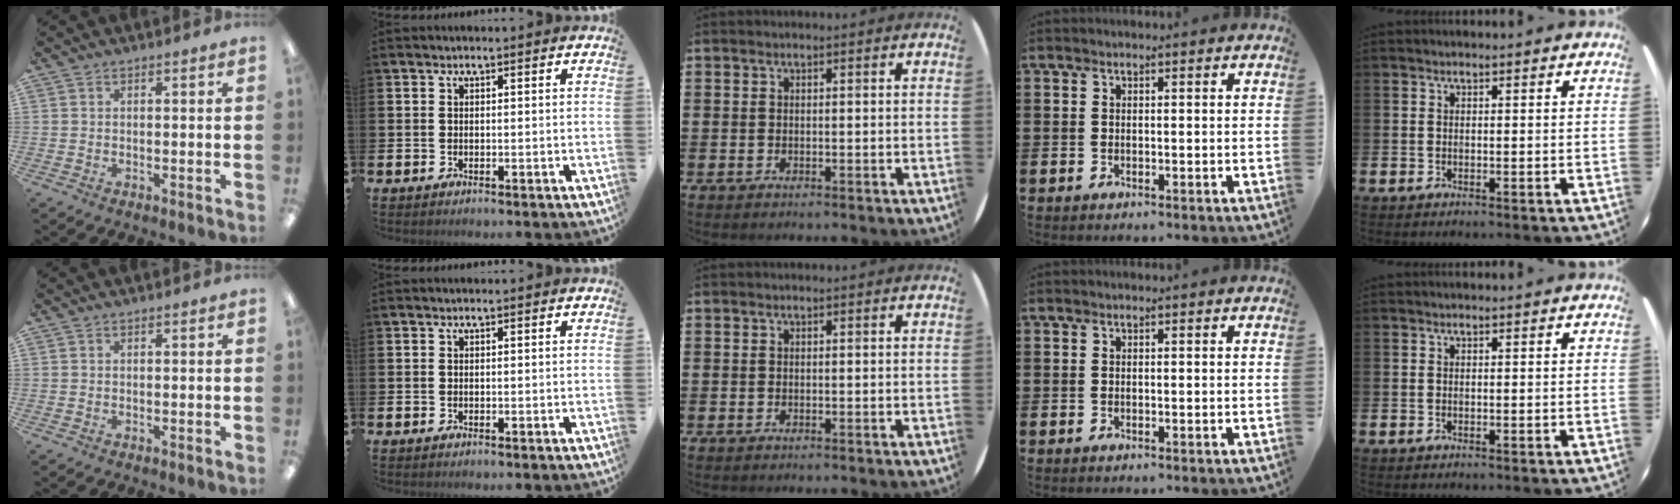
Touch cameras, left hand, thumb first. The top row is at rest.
{}